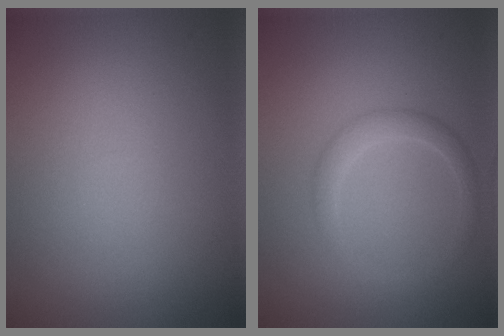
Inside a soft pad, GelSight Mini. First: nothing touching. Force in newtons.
{"total": 2.0, "press": 2.0, "slide": 0.2}